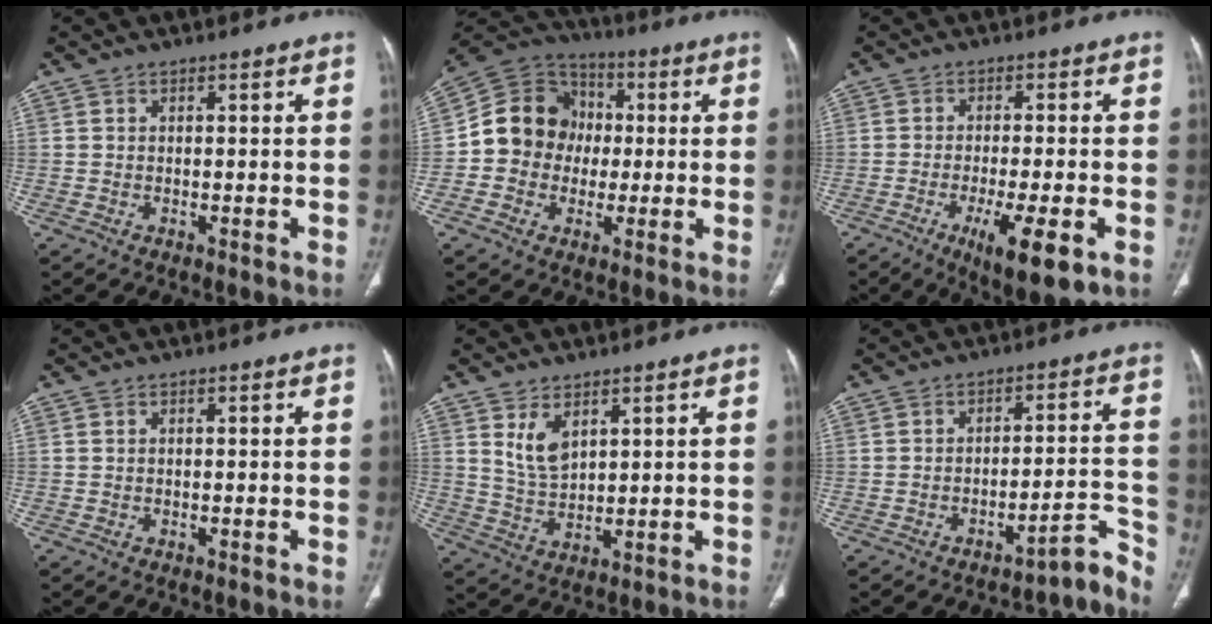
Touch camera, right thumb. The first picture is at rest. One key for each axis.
{"total": 13.2, "fx": -0.3, "fy": 12.0, "fz": 5.4, "tx": -0.061, "ty": 0.031, "tz": -0.014}
{"total": 10.4, "fx": -4.3, "fy": 2.5, "fz": 9.2, "tx": -0.145, "ty": -0.012, "tz": -0.063}
{"total": 0.0}
{"total": 5.8, "fx": 3.0, "fy": 3.1, "fz": 3.8, "tx": -0.062, "ty": -0.022, "tz": 0.069}
{"total": 5.8, "fx": -5.6, "fy": 0.9, "fz": 1.3, "tx": 0.018, "ty": 0.098, "tz": -0.073}